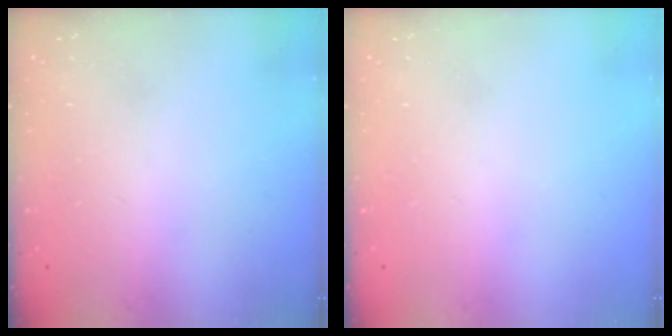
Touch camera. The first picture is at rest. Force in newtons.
{"total": 0.0}